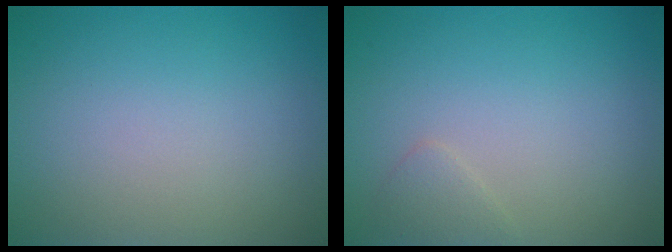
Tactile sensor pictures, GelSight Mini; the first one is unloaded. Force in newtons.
{"total": 1.1, "press": 1.1, "slide": 0.0}